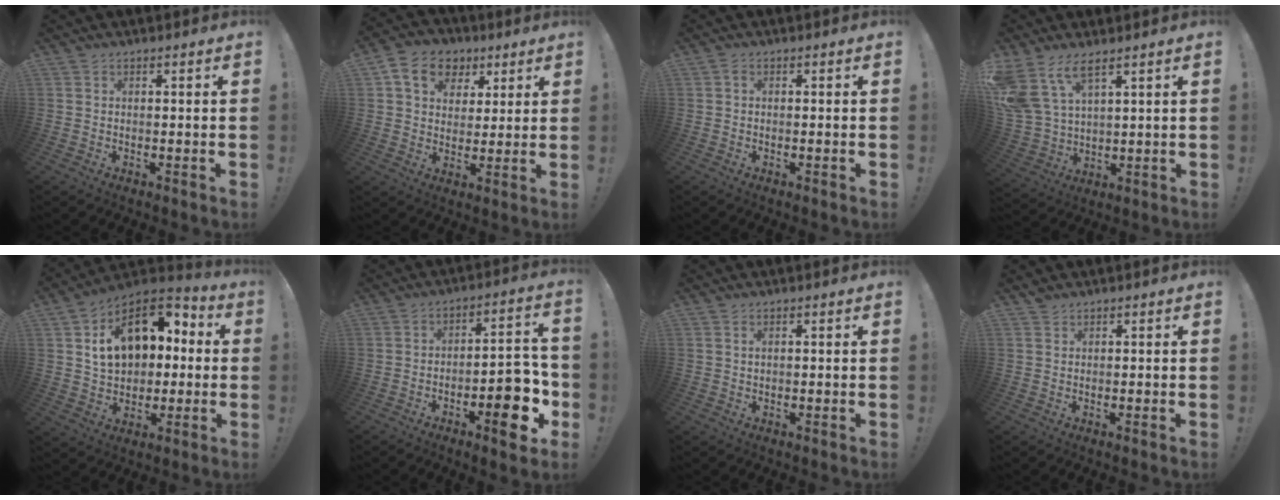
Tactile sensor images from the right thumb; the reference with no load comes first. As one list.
[{"total": 12.3, "force": [5.2, 9.7, 5.5], "torque": [-0.082, -0.012, 0.103]}, {"total": 0.6, "force": [-0.2, 0.2, 0.5], "torque": [-0.009, 0.001, -0.003]}, {"total": 11.7, "force": [7.6, 5.3, 7.3], "torque": [-0.161, -0.034, 0.147]}, {"total": 17.9, "force": [5.2, 12.6, 11.6], "torque": [-0.174, -0.010, 0.095]}, {"total": 12.9, "force": [-5.0, 4.9, 10.9], "torque": [-0.118, 0.022, -0.079]}, {"total": 0.8, "force": [0.4, 0.3, 0.6], "torque": [-0.014, 0.002, 0.008]}, {"total": 1.4, "force": [1.2, 0.6, 0.2], "torque": [-0.005, -0.001, 0.024]}]